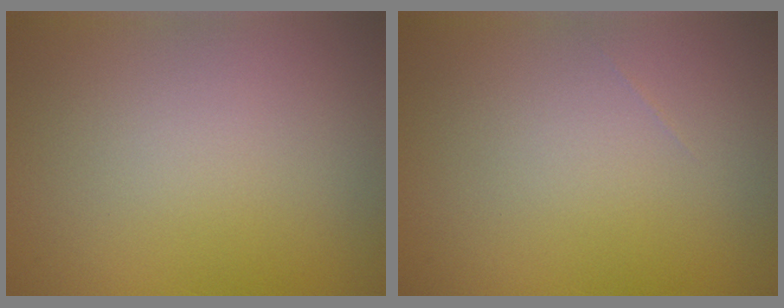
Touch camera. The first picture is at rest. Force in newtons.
{"total": 0.0}